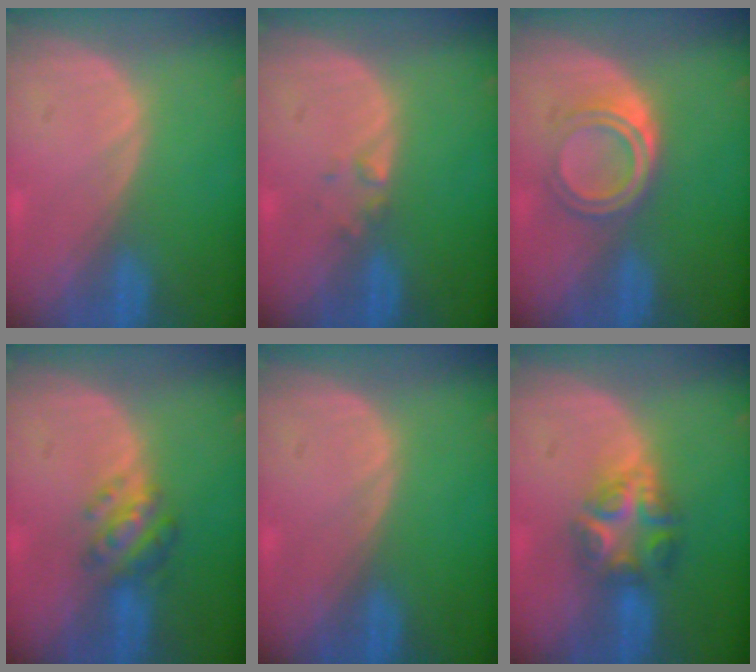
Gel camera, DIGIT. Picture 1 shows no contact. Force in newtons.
{"total": 1.2, "press": 1.2, "slide": 0.1}
{"total": 5.1, "press": 4.5, "slide": 2.4}
{"total": 4.8, "press": 4.8, "slide": 0.8}
{"total": 0.0}
{"total": 6.3, "press": 6.2, "slide": 1.5}